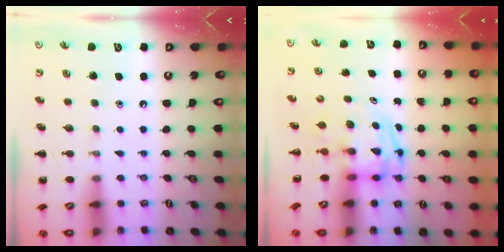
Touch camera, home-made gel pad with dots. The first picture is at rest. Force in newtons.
{"total": 3.8, "press": 3.7, "slide": 0.7}